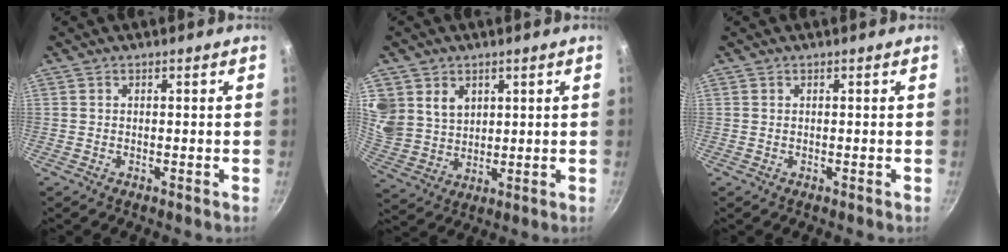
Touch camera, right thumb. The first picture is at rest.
{"total": 12.6, "force": [5.2, 10.1, 5.5], "torque": [-0.109, -0.015, 0.119]}
{"total": 0.0}